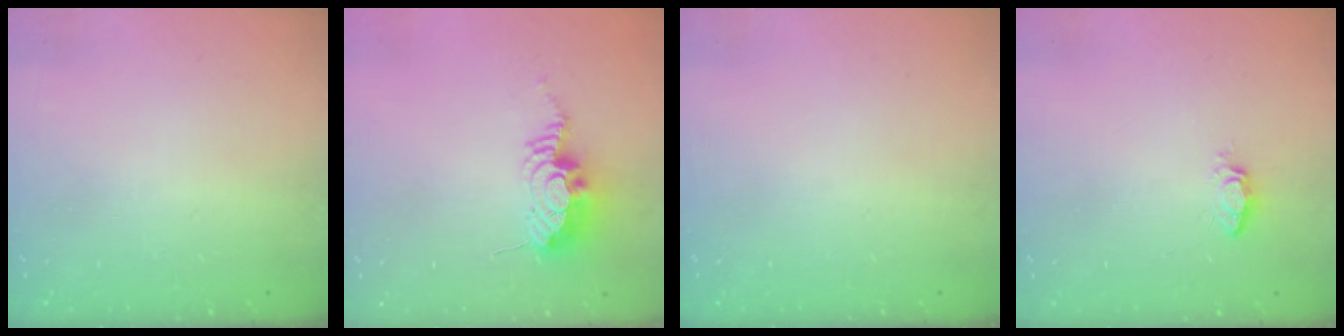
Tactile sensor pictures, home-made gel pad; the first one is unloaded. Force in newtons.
{"total": 9.3, "press": 9.2, "slide": 0.8}
{"total": 0.0}
{"total": 3.5, "press": 3.5, "slide": 0.4}